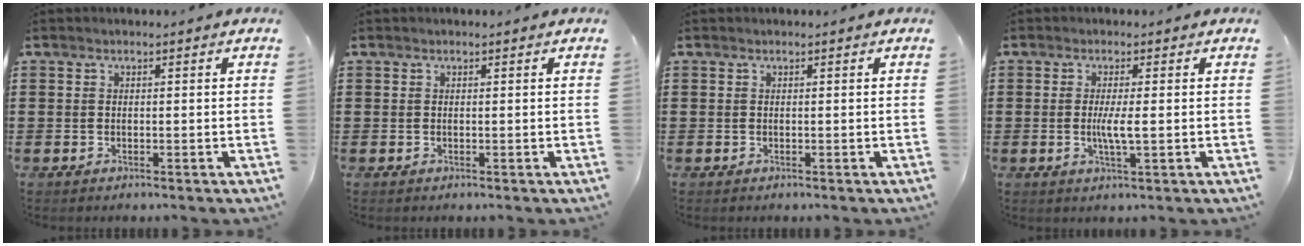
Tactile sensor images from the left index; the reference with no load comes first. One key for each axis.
{"total": 0.0}
{"total": 0.0}
{"total": 3.3, "fx": -0.1, "fy": 0.3, "fz": 3.3, "tx": -0.067, "ty": -0.008, "tz": -0.006}